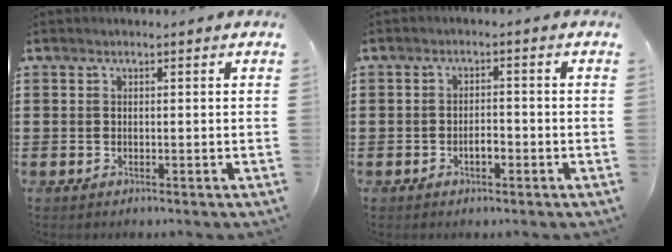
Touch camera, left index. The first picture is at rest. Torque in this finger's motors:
{"motor_torque": [0.08, 0.06, 0.08, 0.02]}